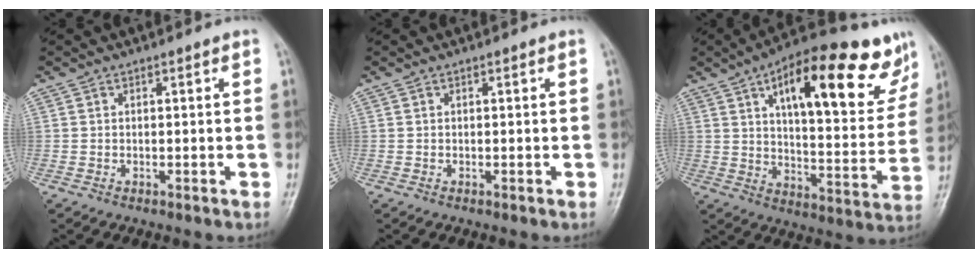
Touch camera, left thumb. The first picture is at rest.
{"total": 0.0}
{"total": 25.9, "force": [13.3, 9.7, 20.0], "torque": [-0.246, -0.024, 0.195]}